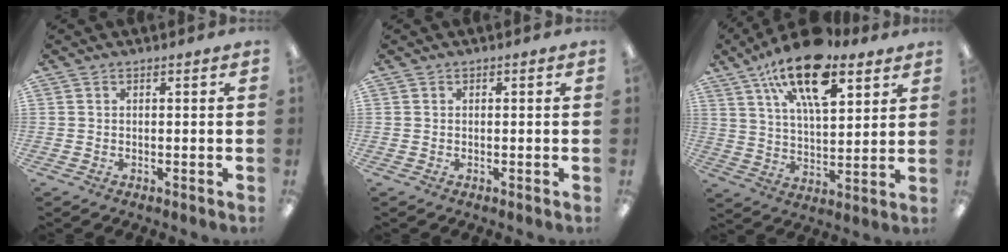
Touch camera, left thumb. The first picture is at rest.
{"total": 0.0}
{"total": 18.7, "force": [11.5, 7.9, 12.5], "torque": [-0.204, -0.051, 0.193]}